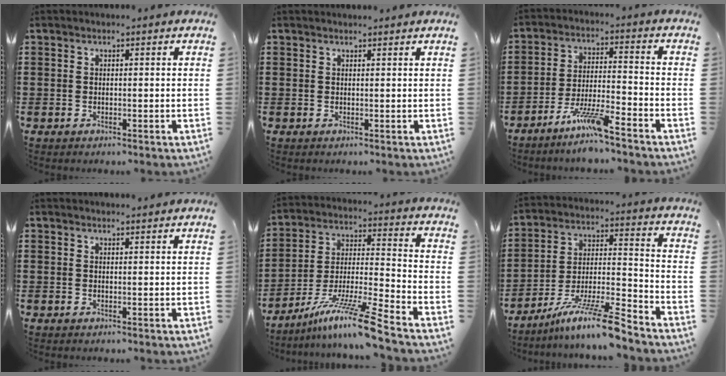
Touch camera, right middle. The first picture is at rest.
{"total": 0.7, "force": [0.7, 0.0, 0.1], "torque": [0.004, -0.003, 0.012]}
{"total": 7.2, "force": [-5.8, 0.3, 4.3], "torque": [-0.088, -0.008, -0.112]}
{"total": 1.2, "force": [1.2, 0.1, 0.1], "torque": [0.003, -0.003, 0.021]}
{"total": 11.6, "force": [-8.7, -0.2, 7.7], "torque": [-0.137, 0.003, -0.167]}
{"total": 10.9, "force": [-8.6, 0.2, 6.7], "torque": [-0.114, 0.010, -0.164]}